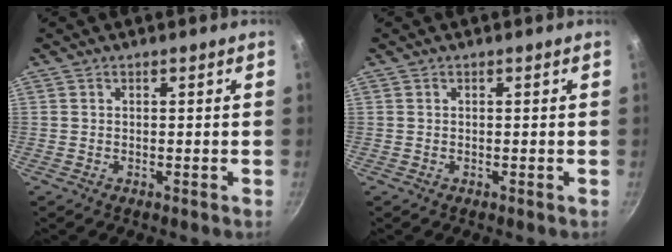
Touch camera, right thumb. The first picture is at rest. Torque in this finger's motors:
{"motor_torque": [0.07, 0.00, 0.22, 0.00, 0.02]}